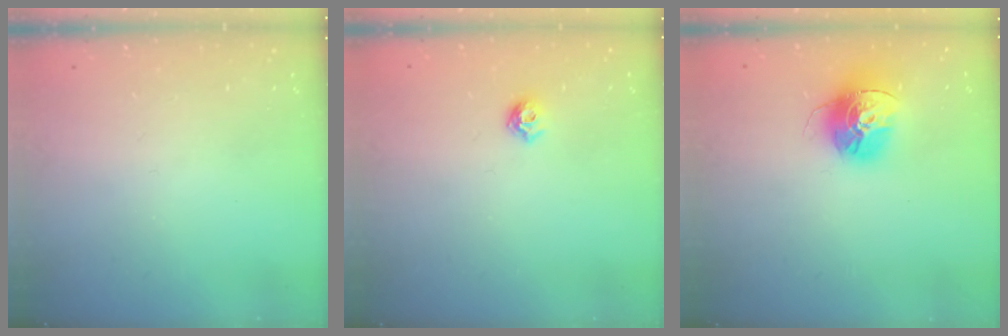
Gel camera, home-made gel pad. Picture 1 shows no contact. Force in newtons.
{"total": 5.9, "press": 5.8, "slide": 1.0}
{"total": 15.3, "press": 15.2, "slide": 1.4}